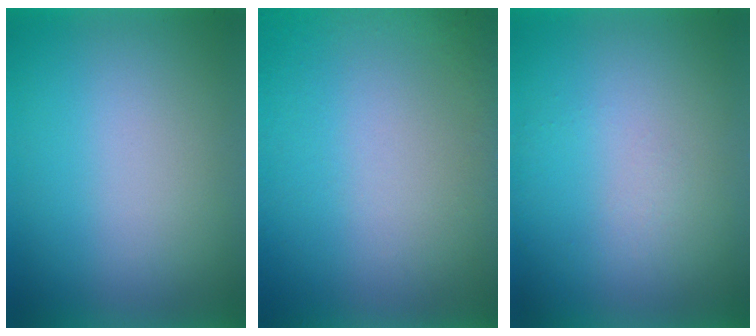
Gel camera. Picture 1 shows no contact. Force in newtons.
{"total": 5.3}
{"total": 1.0}